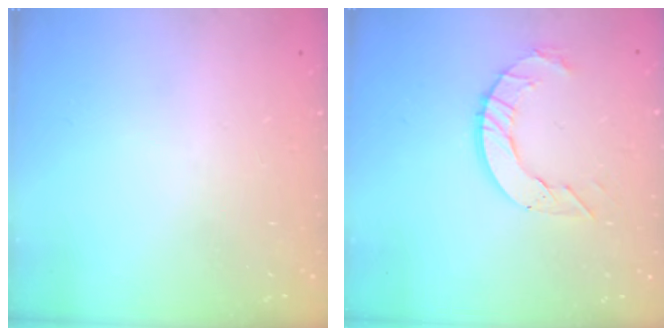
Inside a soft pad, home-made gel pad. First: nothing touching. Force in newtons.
{"total": 9.0, "press": 8.9, "slide": 0.8}